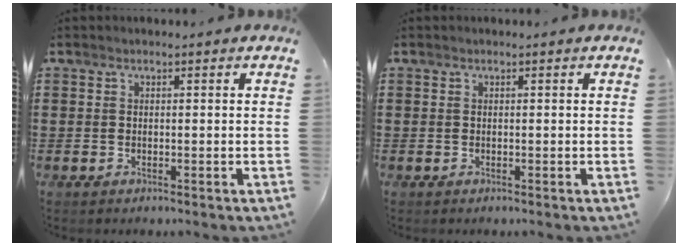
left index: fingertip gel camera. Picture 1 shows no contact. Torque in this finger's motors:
{"motor_torque": [-0.05, -0.03, 0.00, -0.01]}